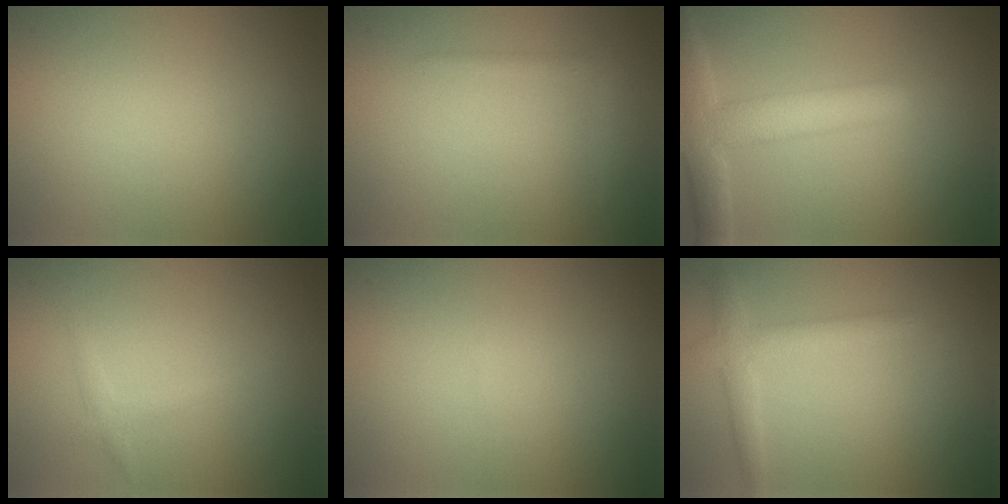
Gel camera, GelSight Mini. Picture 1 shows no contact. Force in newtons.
{"total": 1.1, "press": 1.1, "slide": 0.1}
{"total": 5.4, "press": 5.4, "slide": 0.4}
{"total": 1.1, "press": 1.1, "slide": 0.0}
{"total": 0.0}
{"total": 2.5, "press": 2.5, "slide": 0.1}